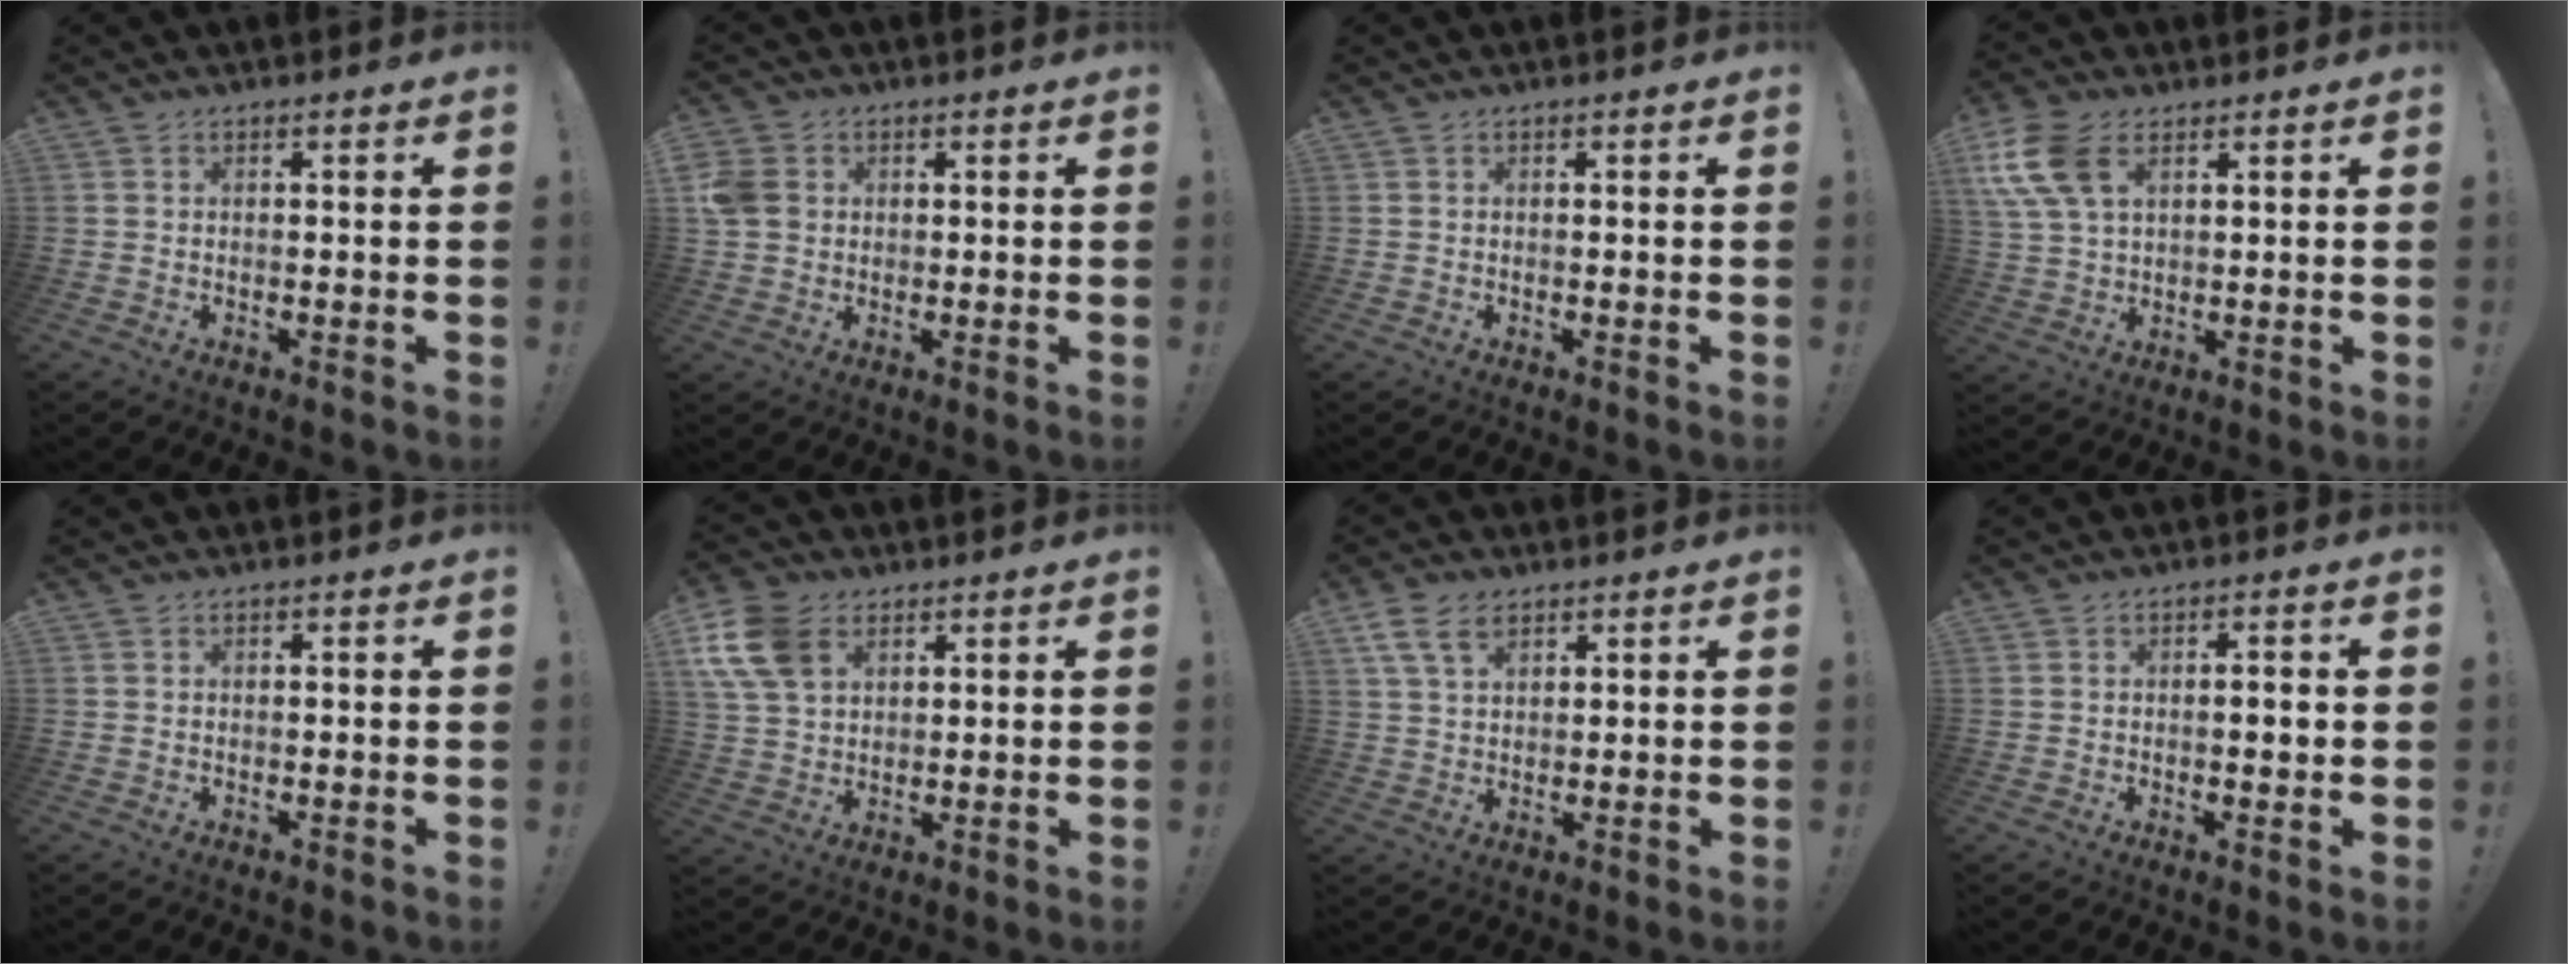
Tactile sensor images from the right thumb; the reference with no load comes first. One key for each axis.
{"total": 6.8, "fx": 1.0, "fy": 5.8, "fz": 3.3, "tx": -0.069, "ty": 0.011, "tz": 0.024}
{"total": 0.0}
{"total": 11.8, "fx": 4.8, "fy": 6.9, "fz": 8.2, "tx": -0.181, "ty": -0.007, "tz": 0.094}
{"total": 0.0}
{"total": 13.1, "fx": 5.5, "fy": 9.1, "fz": 7.6, "tx": -0.154, "ty": -0.011, "tz": 0.110}
{"total": 7.8, "fx": 4.4, "fy": 4.6, "fz": 4.5, "tx": -0.086, "ty": -0.005, "tz": 0.088}
{"total": 2.3, "fx": -0.2, "fy": 0.6, "fz": 2.2, "tx": -0.027, "ty": -0.001, "tz": -0.010}